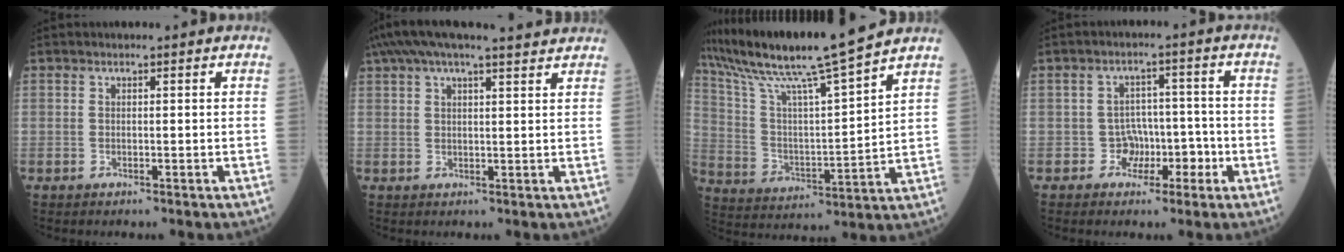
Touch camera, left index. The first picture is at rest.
{"total": 13.2, "force": [11.4, 1.4, 6.5], "torque": [-0.118, 0.052, 0.160]}
{"total": 18.0, "force": [15.5, -1.3, 9.2], "torque": [-0.174, 0.001, 0.269]}
{"total": 4.1, "force": [-1.8, 3.6, 0.8], "torque": [0.004, 0.016, -0.027]}